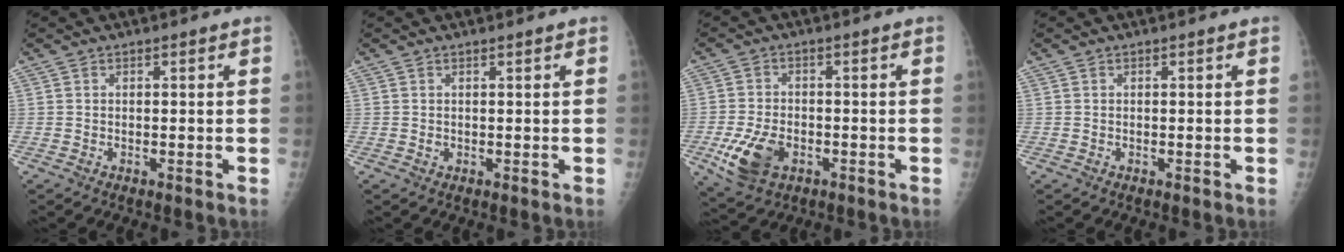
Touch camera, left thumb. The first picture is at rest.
{"total": 0.7, "force": [0.4, 0.4, 0.4], "torque": [-0.001, -0.002, 0.006]}
{"total": 8.8, "force": [-3.1, 5.5, 6.1], "torque": [-0.117, 0.004, -0.051]}
{"total": 0.0}